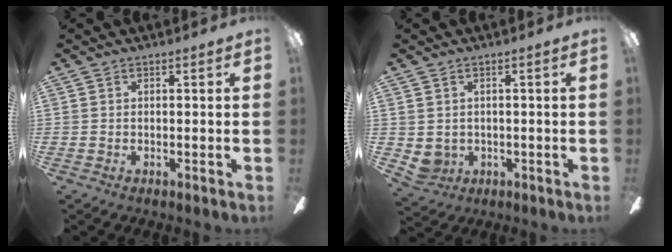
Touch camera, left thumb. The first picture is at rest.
{"total": 3.0, "force": [0.7, 2.9, 0.6], "torque": [-0.027, -0.003, 0.013]}